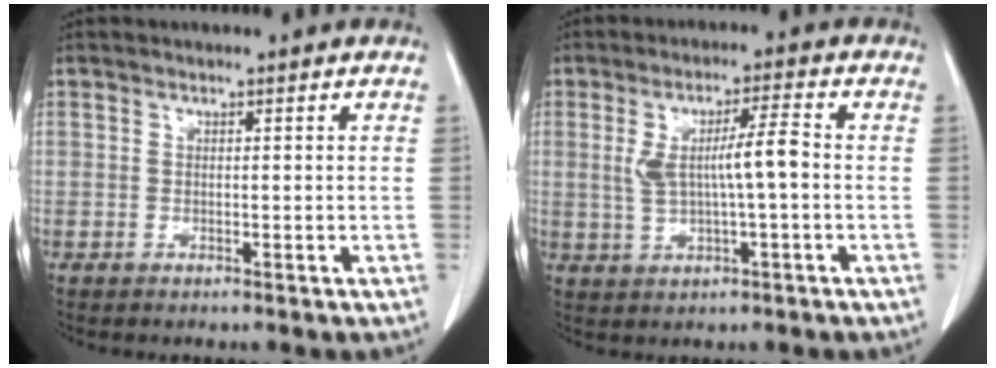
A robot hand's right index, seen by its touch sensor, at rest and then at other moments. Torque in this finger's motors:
{"motor_torque": [0.27, 0.03, 0.19, 0.06]}